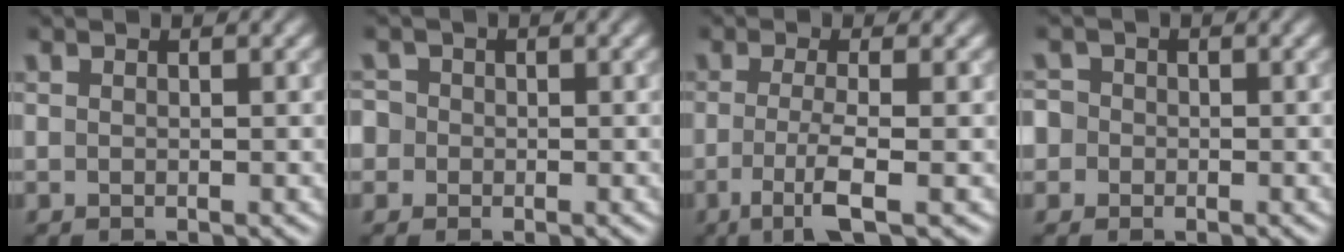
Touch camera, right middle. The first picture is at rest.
{"total": 2.6, "force": [-0.1, 2.5, 0.8], "torque": [0.002, 0.022, -0.027]}
{"total": 4.0, "force": [-1.2, 0.8, 3.7], "torque": [-0.069, -0.008, -0.028]}
{"total": 3.0, "force": [-0.4, 2.8, 0.8], "torque": [0.006, 0.020, -0.036]}